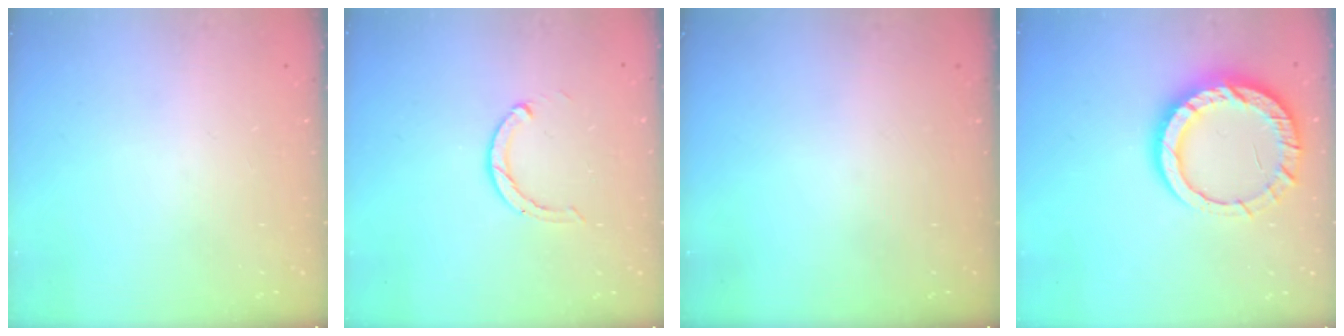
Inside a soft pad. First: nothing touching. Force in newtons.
{"total": 2.2, "press": 2.2, "slide": 0.3}
{"total": 0.0}
{"total": 14.8, "press": 14.7, "slide": 1.3}